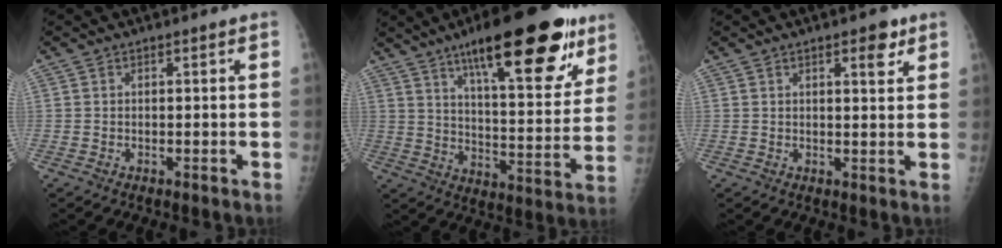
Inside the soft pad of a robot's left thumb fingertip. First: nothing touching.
{"total": 25.6, "force": [15.3, 7.8, 19.0], "torque": [-0.239, -0.046, 0.231]}
{"total": 3.7, "force": [2.2, 1.4, 2.6], "torque": [-0.022, -0.011, 0.028]}